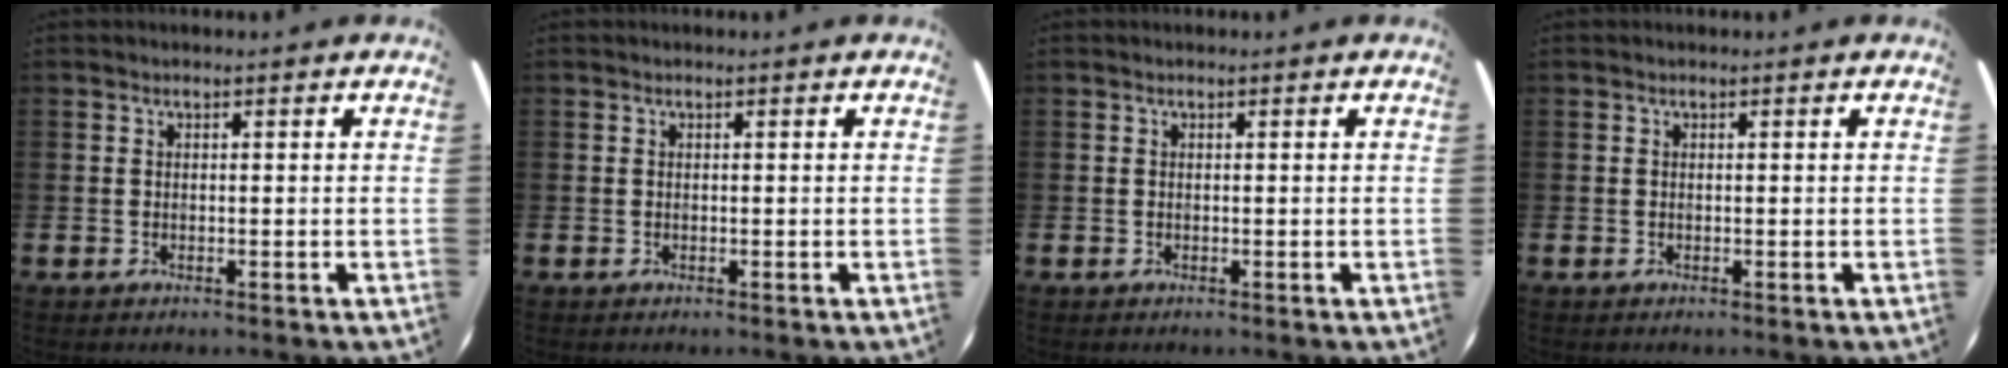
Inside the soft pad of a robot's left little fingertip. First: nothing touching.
{"total": 0.0}
{"total": 0.0}
{"total": 0.0}